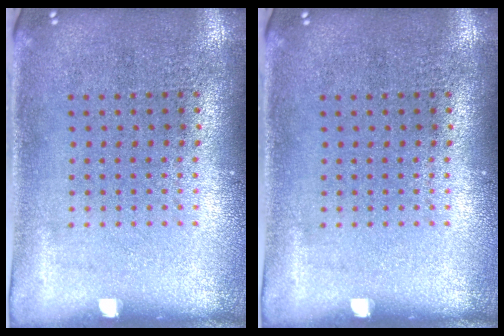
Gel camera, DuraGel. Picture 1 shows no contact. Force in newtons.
{"total": 0.0}